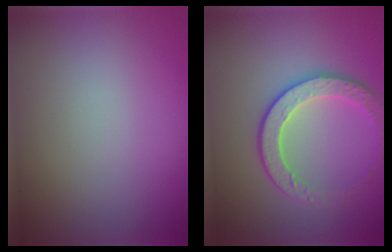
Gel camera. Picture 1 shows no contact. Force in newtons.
{"total": 3.7, "press": 3.5, "slide": 1.2}